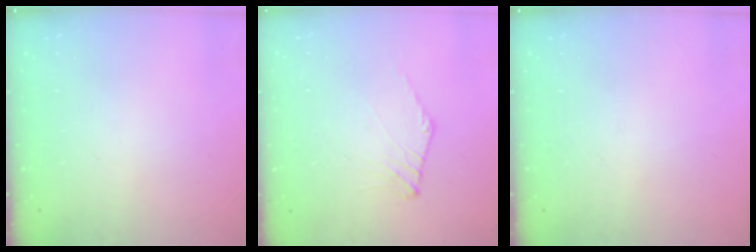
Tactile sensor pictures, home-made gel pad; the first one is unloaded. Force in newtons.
{"total": 3.1, "press": 3.0, "slide": 0.8}
{"total": 0.0}